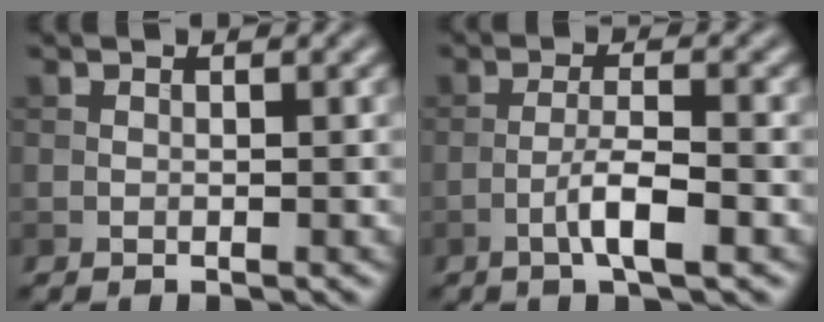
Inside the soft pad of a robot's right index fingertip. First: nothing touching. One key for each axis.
{"total": 3.7, "fx": -1.6, "fy": 0.6, "fz": 3.3, "tx": -0.061, "ty": 0.008, "tz": -0.034}